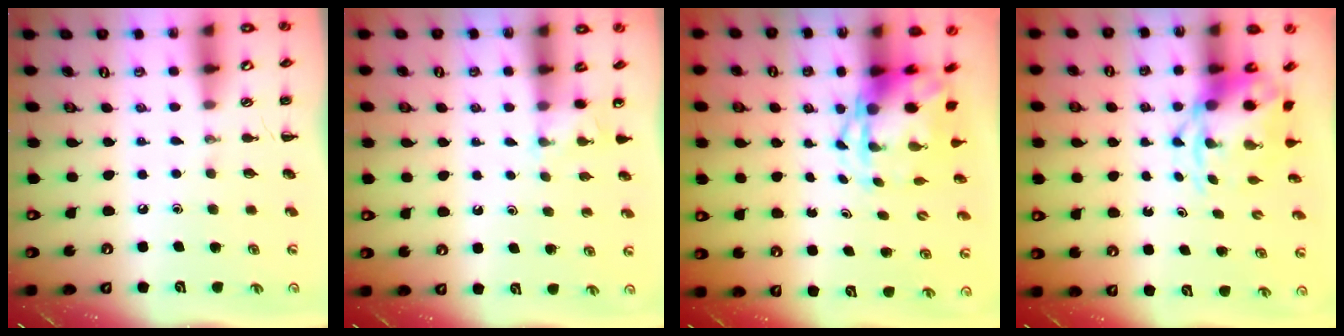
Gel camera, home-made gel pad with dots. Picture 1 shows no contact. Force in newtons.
{"total": 2.2, "press": 2.2, "slide": 0.6}
{"total": 4.0, "press": 3.9, "slide": 1.0}
{"total": 4.5, "press": 4.4, "slide": 0.8}